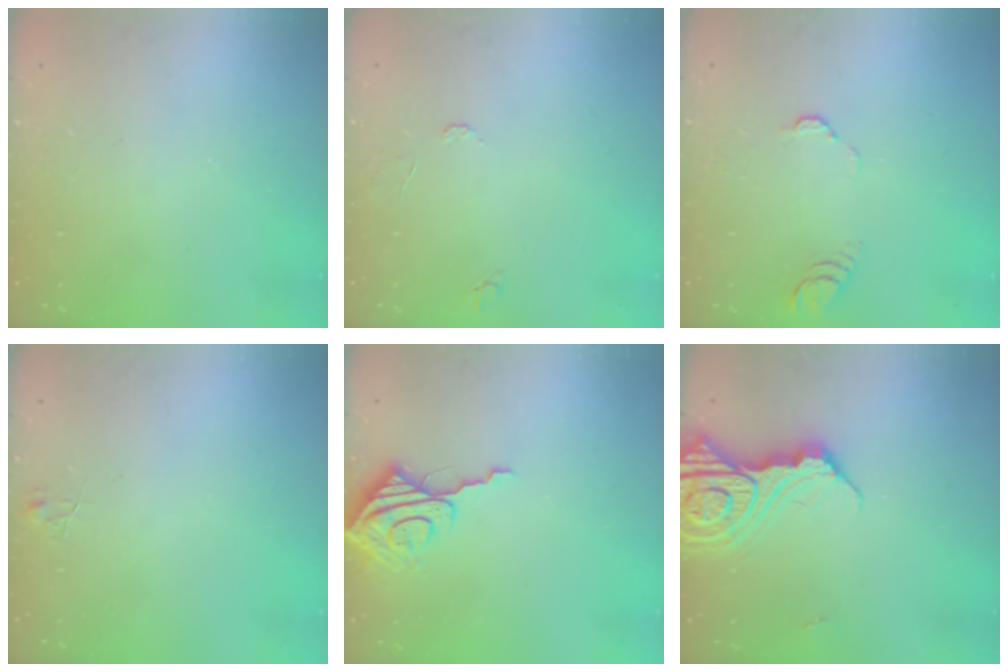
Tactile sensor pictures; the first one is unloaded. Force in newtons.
{"total": 4.9, "press": 4.9, "slide": 0.4}
{"total": 3.3, "press": 3.3, "slide": 0.2}
{"total": 4.6, "press": 4.6, "slide": 0.4}
{"total": 9.1, "press": 9.0, "slide": 1.0}
{"total": 15.5, "press": 15.4, "slide": 1.7}